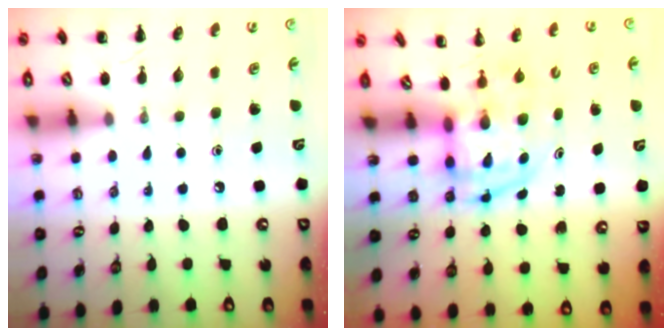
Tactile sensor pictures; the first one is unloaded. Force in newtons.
{"total": 3.7, "press": 3.6, "slide": 0.7}